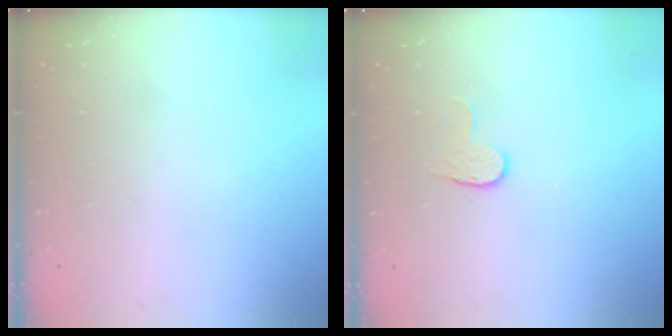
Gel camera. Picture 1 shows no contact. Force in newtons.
{"total": 4.1, "press": 4.1, "slide": 0.4}